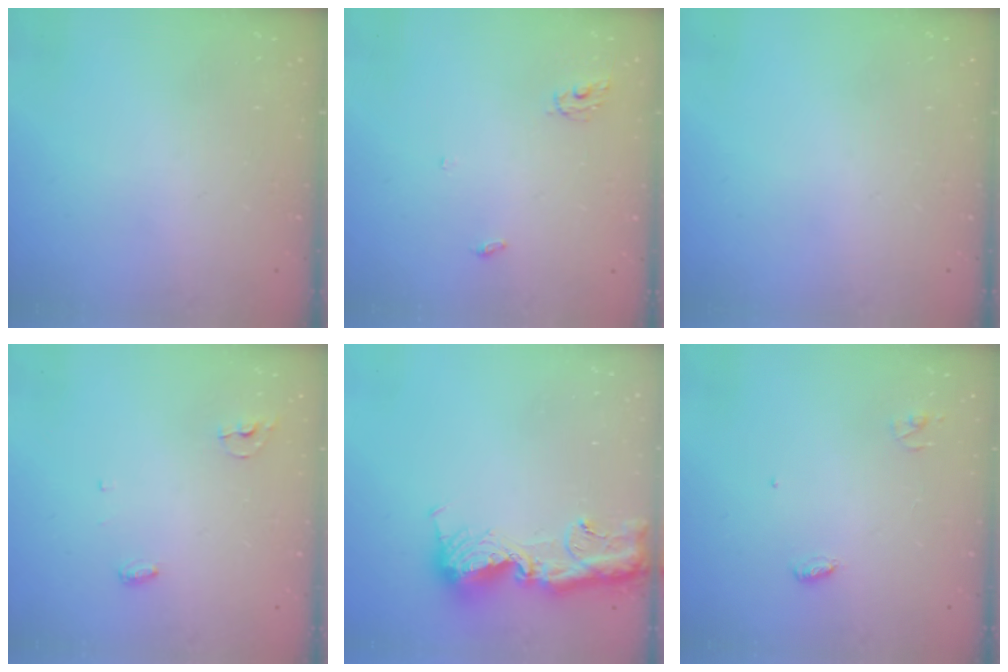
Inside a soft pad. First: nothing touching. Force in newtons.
{"total": 4.0, "press": 4.0, "slide": 0.3}
{"total": 0.0}
{"total": 3.8, "press": 3.8, "slide": 0.3}
{"total": 15.7, "press": 15.6, "slide": 1.6}
{"total": 3.8, "press": 3.7, "slide": 0.4}